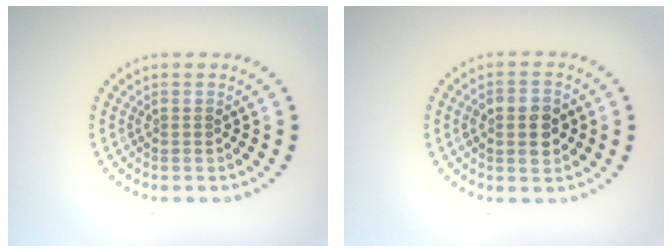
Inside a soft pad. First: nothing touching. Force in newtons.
{"total": 3.9, "press": 3.9, "slide": 0.3}